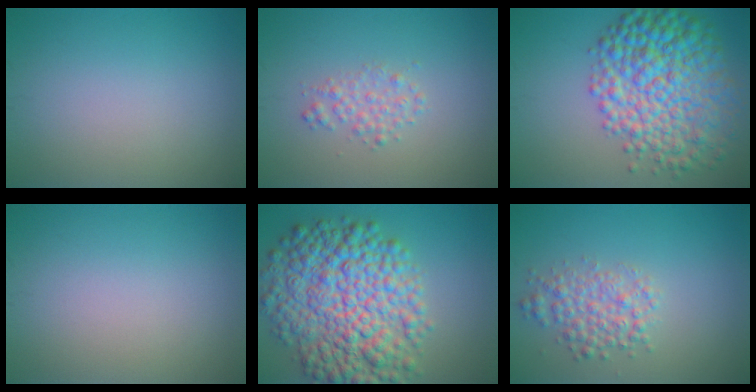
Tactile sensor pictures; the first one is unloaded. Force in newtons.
{"total": 1.7, "press": 1.7, "slide": 0.0}
{"total": 9.9, "press": 9.9, "slide": 0.1}
{"total": 0.0}
{"total": 11.5, "press": 11.5, "slide": 0.2}
{"total": 3.2, "press": 3.1, "slide": 0.1}